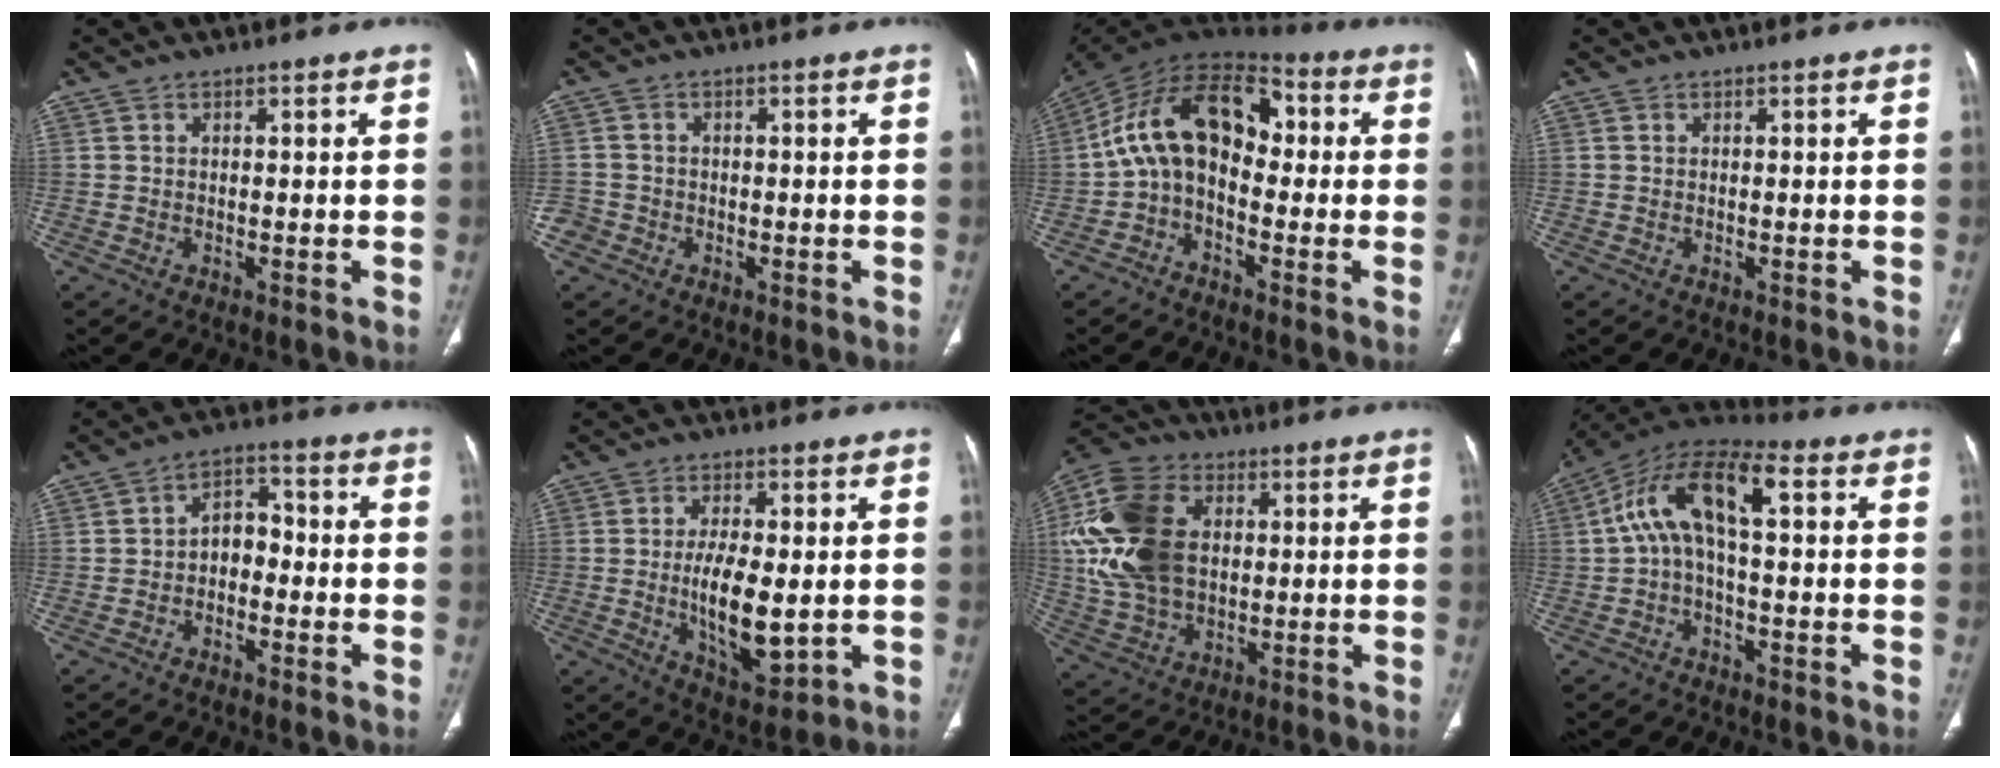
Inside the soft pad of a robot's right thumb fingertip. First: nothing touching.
{"total": 2.8, "force": [-1.3, 2.5, 0.3], "torque": [0.003, 0.014, -0.030]}
{"total": 15.2, "force": [-0.3, 9.6, 11.8], "torque": [-0.184, 0.057, -0.020]}
{"total": 0.0}
{"total": 5.4, "force": [-1.3, 3.9, 3.4], "torque": [-0.030, 0.031, -0.035]}
{"total": 11.2, "force": [-0.8, 4.8, 10.1], "torque": [-0.160, -0.018, -0.004]}
{"total": 19.7, "force": [2.7, 13.6, 13.9], "torque": [-0.280, 0.006, 0.054]}
{"total": 12.7, "force": [1.6, 5.5, 11.3], "torque": [-0.207, 0.048, 0.020]}